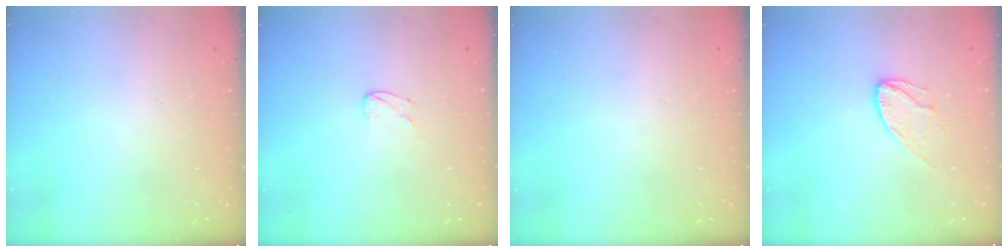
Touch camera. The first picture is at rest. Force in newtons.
{"total": 3.6, "press": 3.6, "slide": 0.3}
{"total": 0.0}
{"total": 7.6, "press": 7.6, "slide": 0.3}